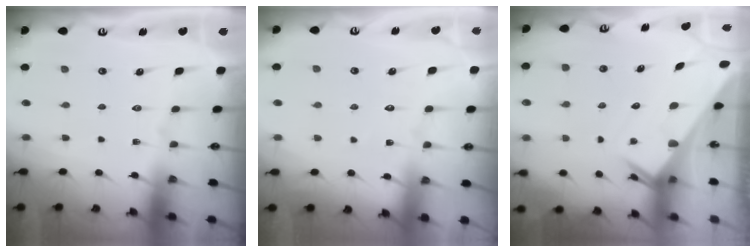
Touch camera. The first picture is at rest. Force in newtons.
{"total": 4.5, "press": 4.5, "slide": 0.5}
{"total": 2.9, "press": 2.9, "slide": 0.2}